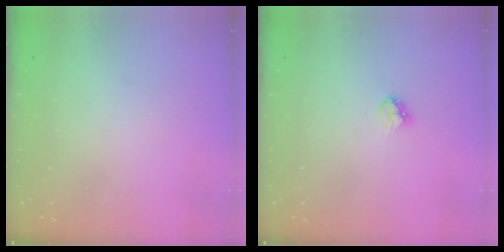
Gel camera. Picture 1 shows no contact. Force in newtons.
{"total": 3.4, "press": 3.4, "slide": 0.2}